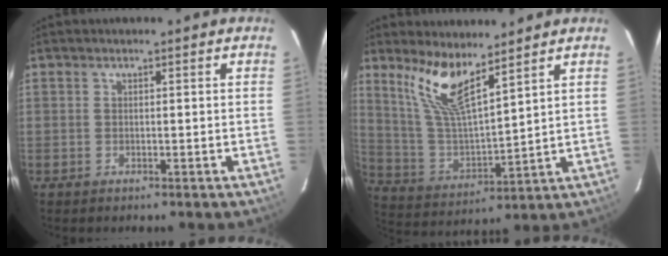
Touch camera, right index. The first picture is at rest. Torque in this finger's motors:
{"motor_torque": [1.07, 0.97, 0.72, 0.17]}